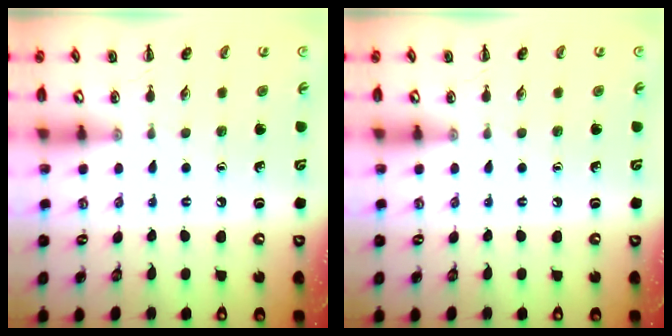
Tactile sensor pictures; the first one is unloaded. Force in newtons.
{"total": 0.0}